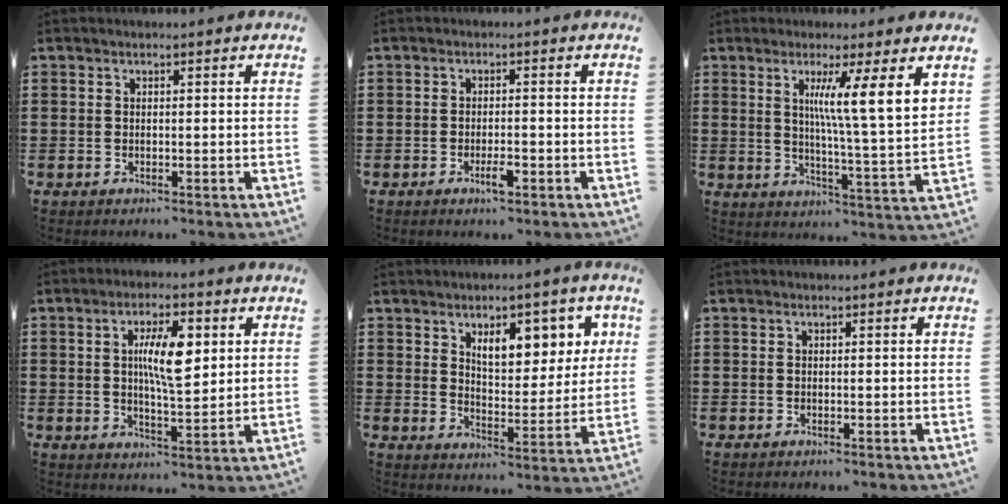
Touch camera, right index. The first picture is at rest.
{"total": 2.8, "force": [-1.4, 0.8, 2.3], "torque": [-0.047, -0.002, -0.027]}
{"total": 8.3, "force": [4.0, -0.5, 7.3], "torque": [-0.126, -0.027, 0.056]}
{"total": 8.6, "force": [2.0, 2.8, 7.9], "torque": [-0.140, 0.004, 0.029]}
{"total": 7.9, "force": [4.3, 3.9, 5.4], "torque": [-0.090, -0.003, 0.070]}
{"total": 0.0}